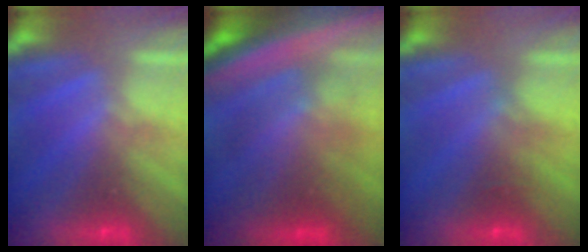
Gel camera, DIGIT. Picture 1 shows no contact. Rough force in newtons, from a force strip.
{"total": 10.2}
{"total": 2.4}